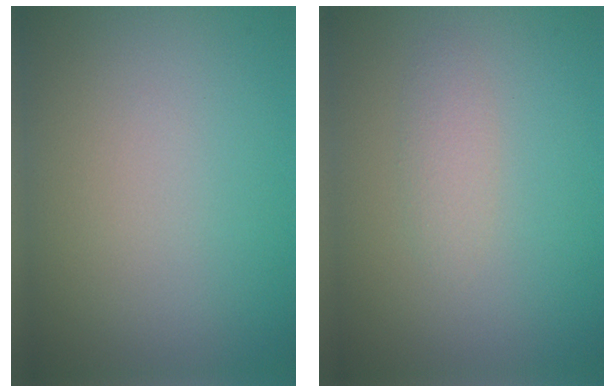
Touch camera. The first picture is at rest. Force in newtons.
{"total": 1.3, "press": 1.3, "slide": 0.0}